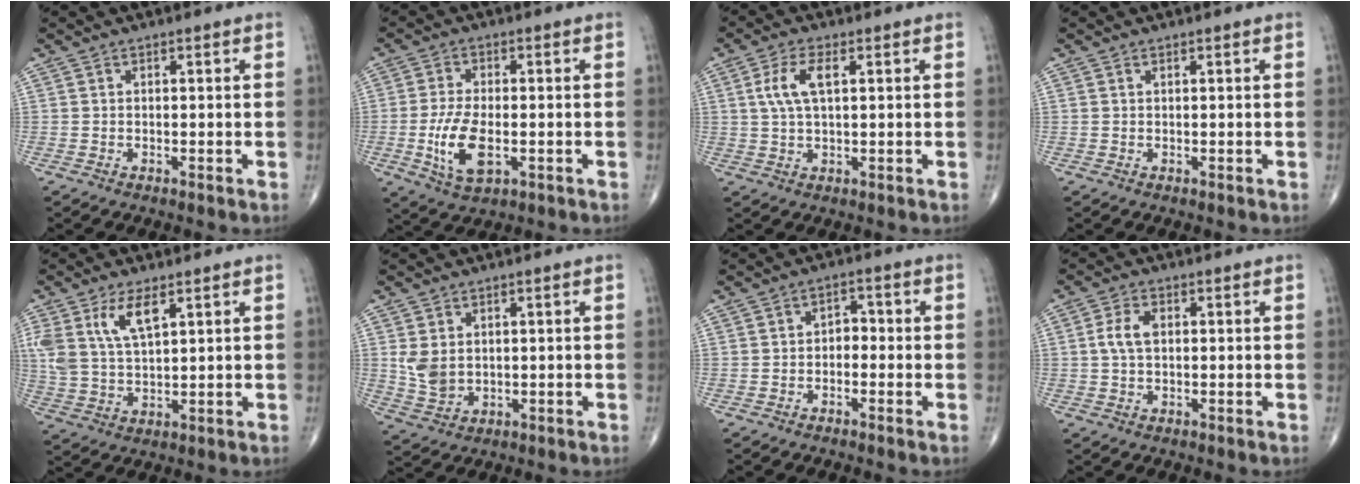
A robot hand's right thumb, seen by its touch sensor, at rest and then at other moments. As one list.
[{"total": 9.1, "force": [-2.0, 4.3, 7.8], "torque": [-0.155, -0.003, -0.033]}, {"total": 6.0, "force": [1.6, 2.5, 5.2], "torque": [-0.115, 0.006, 0.034]}, {"total": 0.0}, {"total": 8.9, "force": [4.3, 3.8, 6.8], "torque": [-0.137, -0.011, 0.092]}, {"total": 5.2, "force": [1.0, 3.8, 3.4], "torque": [-0.057, -0.010, 0.033]}, {"total": 2.8, "force": [-0.7, 2.0, 1.9], "torque": [-0.010, 0.019, -0.021]}, {"total": 4.1, "force": [0.5, 2.4, 3.3], "torque": [-0.075, 0.008, 0.007]}]